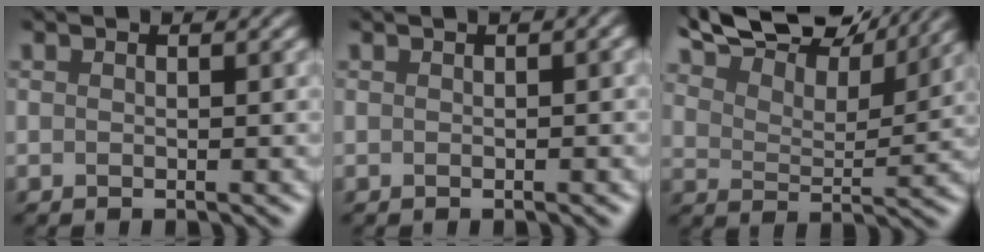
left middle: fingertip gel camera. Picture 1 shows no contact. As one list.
[{"total": 2.1, "force": [0.2, 0.9, 1.9], "torque": [-0.016, 0.017, 0.003]}, {"total": 10.6, "force": [10.1, 1.3, 3.2], "torque": [-0.082, 0.011, 0.157]}]